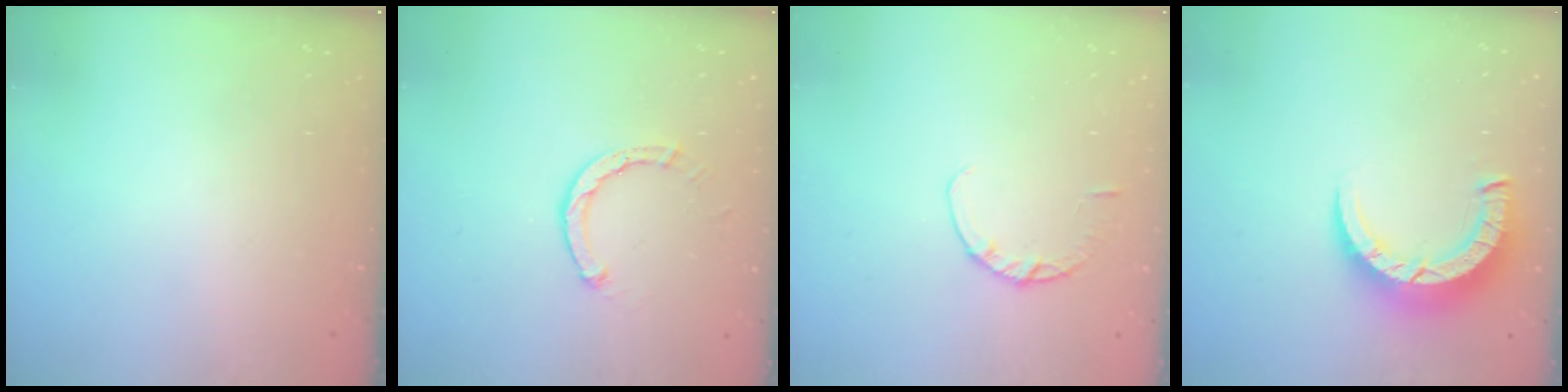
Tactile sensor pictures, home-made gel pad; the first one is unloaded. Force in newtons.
{"total": 2.6, "press": 2.6, "slide": 0.1}
{"total": 2.9, "press": 2.8, "slide": 0.4}
{"total": 6.7, "press": 6.7, "slide": 0.7}